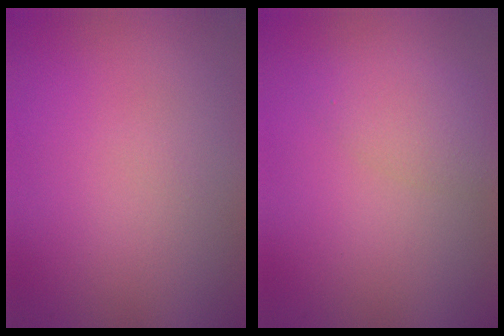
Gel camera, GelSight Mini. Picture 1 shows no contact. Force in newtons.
{"total": 2.9, "press": 2.9, "slide": 0.1}